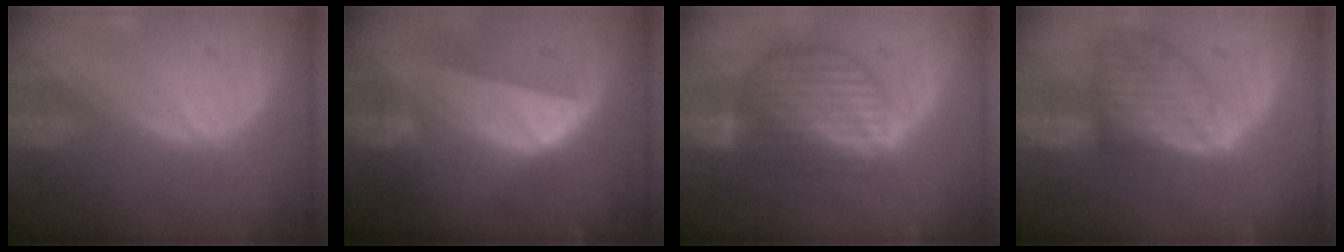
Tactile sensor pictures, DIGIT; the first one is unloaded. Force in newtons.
{"total": 8.2, "press": 7.2, "slide": 3.8}
{"total": 8.8, "press": 7.8, "slide": 4.2}
{"total": 8.3, "press": 7.5, "slide": 3.5}